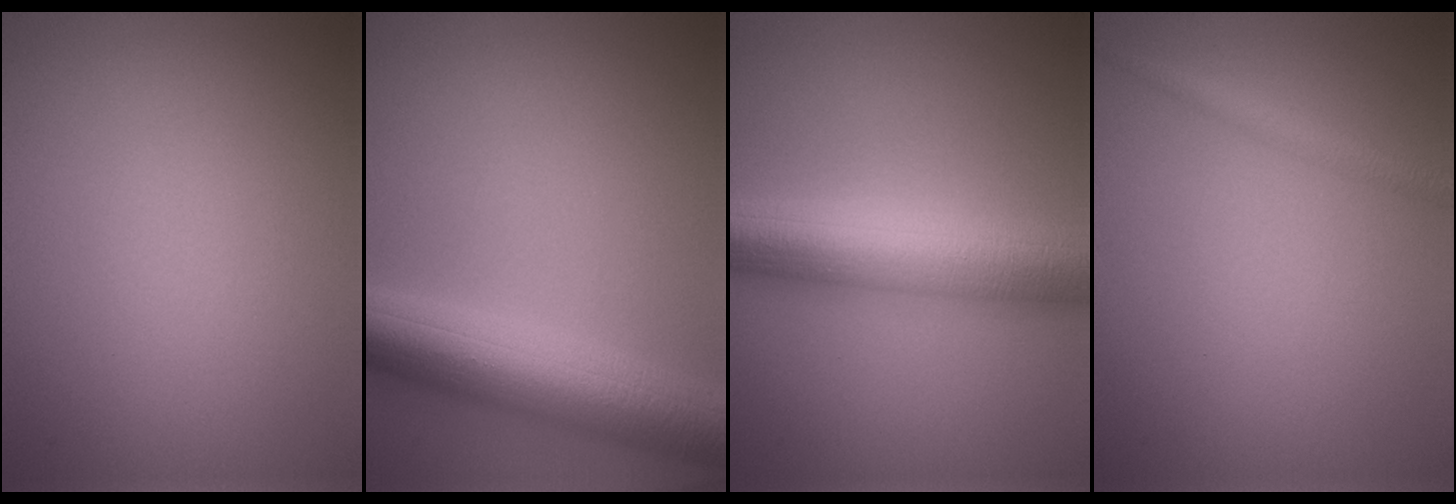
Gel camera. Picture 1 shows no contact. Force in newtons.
{"total": 9.0, "press": 9.0, "slide": 0.2}
{"total": 9.5, "press": 9.5, "slide": 0.2}
{"total": 1.5, "press": 1.5, "slide": 0.0}